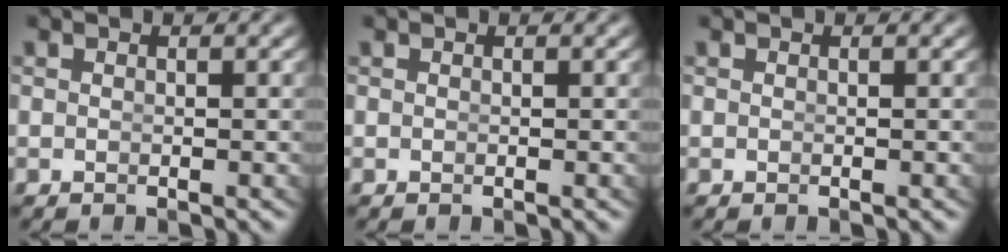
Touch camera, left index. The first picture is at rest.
{"total": 0.0}
{"total": 0.0}